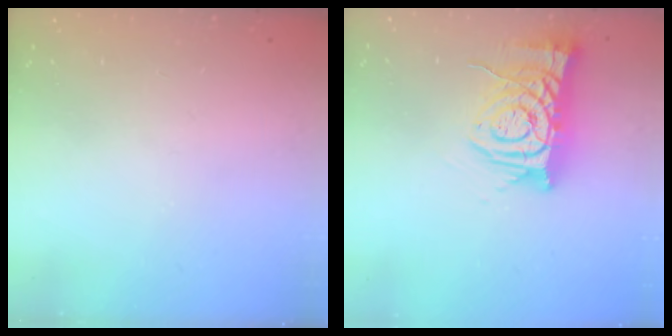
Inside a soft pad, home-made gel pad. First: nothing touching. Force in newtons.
{"total": 11.9, "press": 11.9, "slide": 1.3}